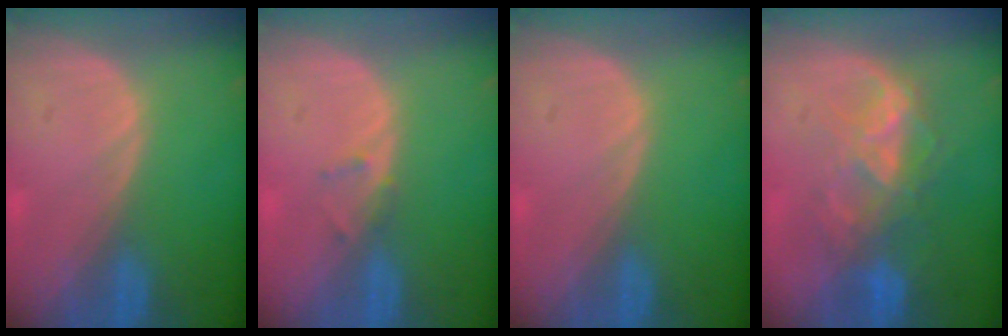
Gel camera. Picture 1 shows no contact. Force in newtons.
{"total": 1.3, "press": 1.1, "slide": 0.8}
{"total": 0.0}
{"total": 7.8, "press": 7.1, "slide": 3.1}